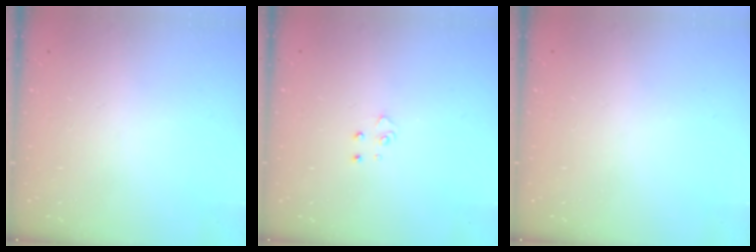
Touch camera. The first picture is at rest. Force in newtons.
{"total": 4.0, "press": 4.0, "slide": 0.4}
{"total": 0.0}